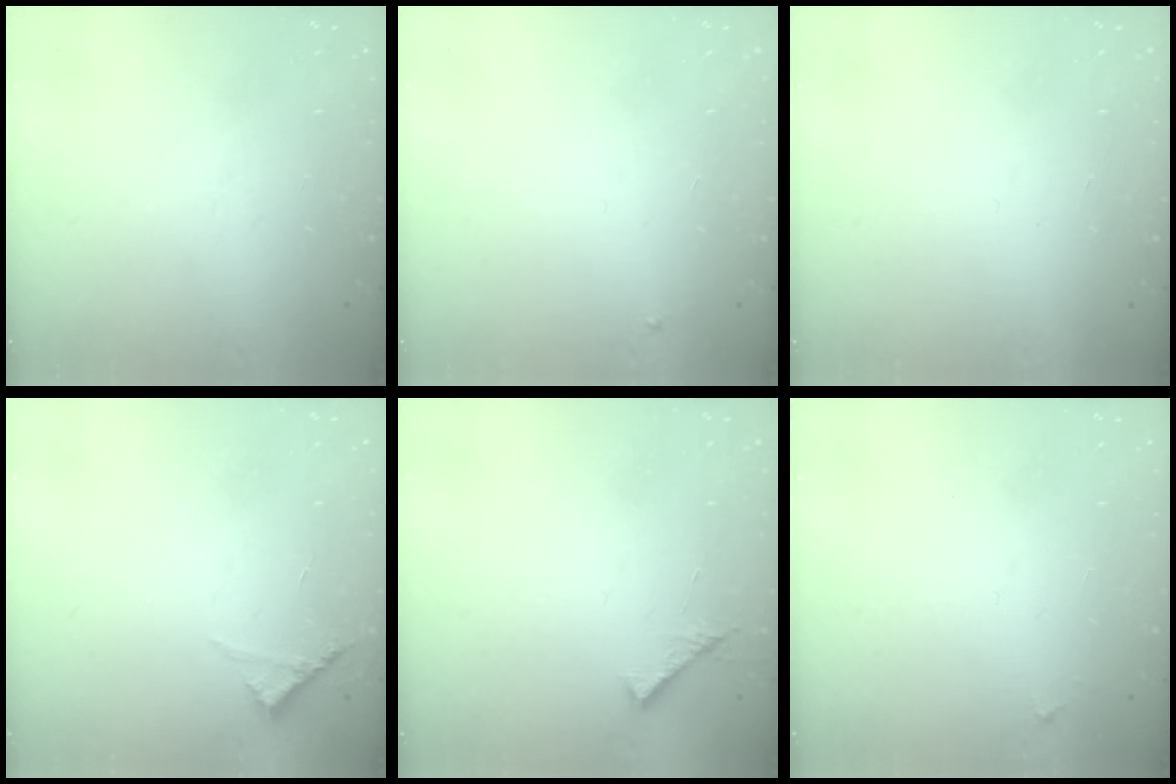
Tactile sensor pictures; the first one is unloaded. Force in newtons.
{"total": 2.7, "press": 2.7, "slide": 0.2}
{"total": 1.7, "press": 1.7, "slide": 0.1}
{"total": 5.0, "press": 5.0, "slide": 0.4}
{"total": 6.9, "press": 6.9, "slide": 0.7}
{"total": 3.5, "press": 3.5, "slide": 0.3}